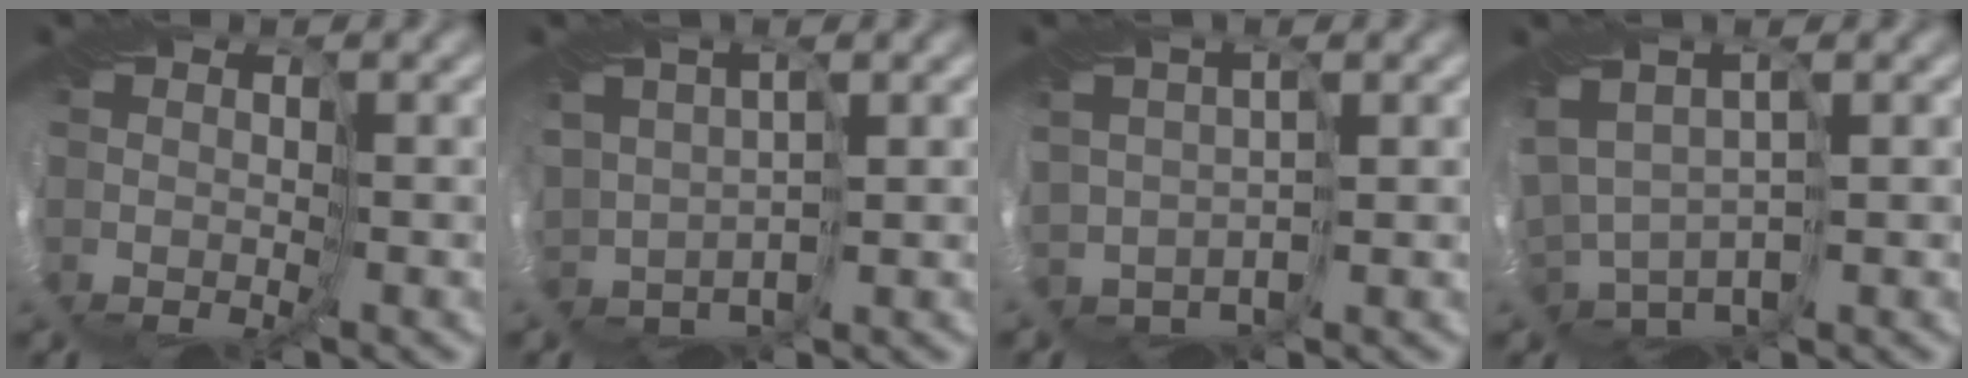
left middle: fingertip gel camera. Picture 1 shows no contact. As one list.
[{"total": 1.1, "force": [0.8, 0.6, -0.3], "torque": [-0.019, 0.012, 0.015]}, {"total": 1.0, "force": [0.7, 0.1, -0.7], "torque": [-0.007, 0.014, 0.022]}, {"total": 2.4, "force": [-0.1, 1.4, 1.9], "torque": [-0.071, 0.006, 0.019]}]